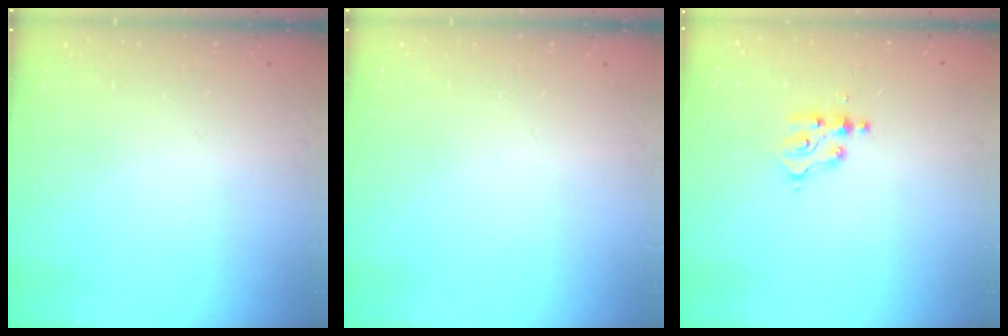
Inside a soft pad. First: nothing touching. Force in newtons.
{"total": 0.0}
{"total": 3.9, "press": 3.9, "slide": 0.5}